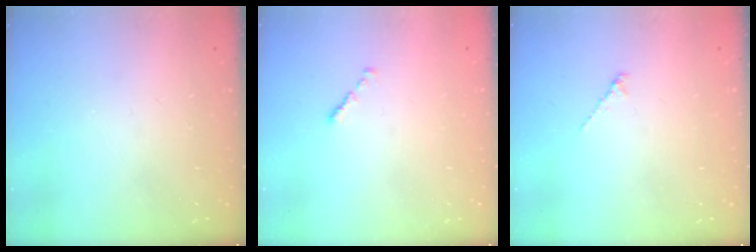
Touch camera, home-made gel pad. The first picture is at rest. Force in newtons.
{"total": 0.7, "press": 0.6, "slide": 0.4}
{"total": 1.2, "press": 1.1, "slide": 0.4}